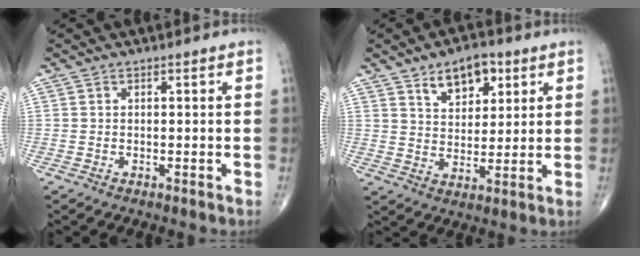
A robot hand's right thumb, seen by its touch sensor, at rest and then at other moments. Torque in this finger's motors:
{"motor_torque": [-0.59, 0.87, 0.08, 0.05, 0.16]}